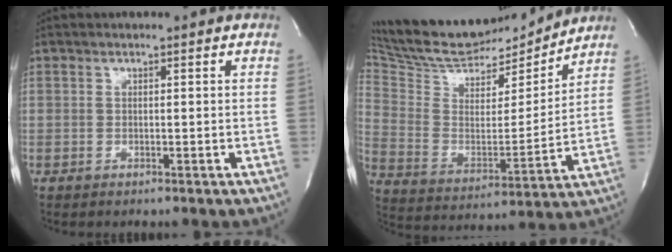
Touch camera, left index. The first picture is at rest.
{"total": 21.5, "force": [20.0, 4.6, 6.5], "torque": [-0.128, -0.008, 0.330]}